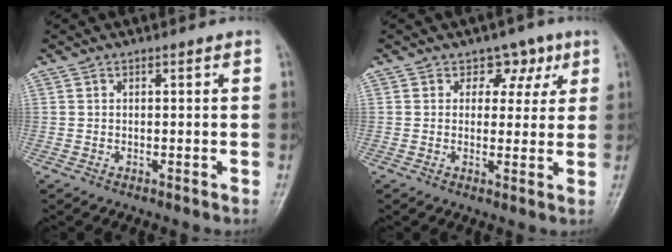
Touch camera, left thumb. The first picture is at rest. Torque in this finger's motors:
{"motor_torque": [-0.44, 0.43, -0.04, 0.25, 0.05]}